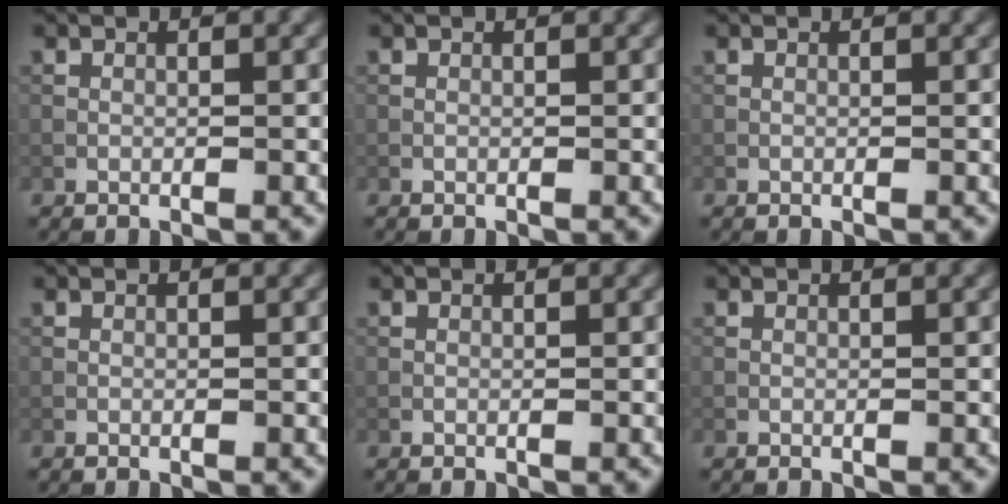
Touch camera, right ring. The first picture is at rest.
{"total": 0.0}
{"total": 0.0}
{"total": 0.0}
{"total": 0.0}
{"total": 0.0}